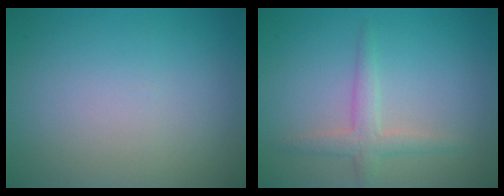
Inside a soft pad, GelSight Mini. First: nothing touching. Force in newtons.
{"total": 2.4, "press": 2.4, "slide": 0.0}